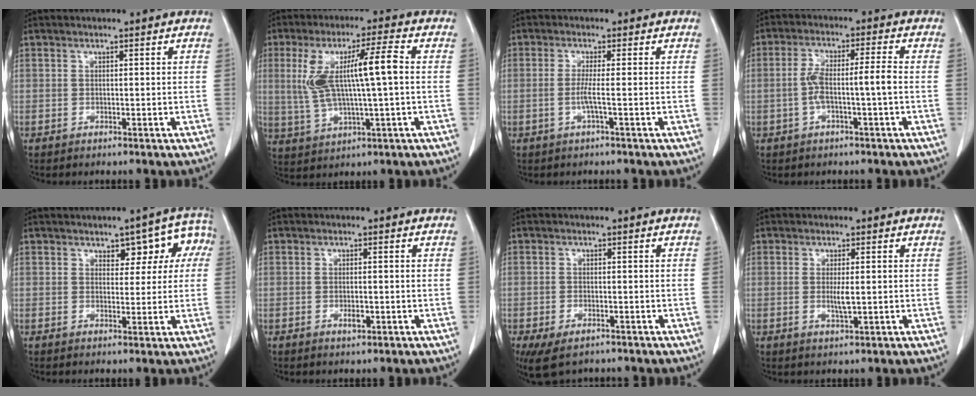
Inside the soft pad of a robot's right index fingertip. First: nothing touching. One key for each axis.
{"total": 11.2, "fx": 1.4, "fy": 1.3, "fz": 11.1, "tx": -0.225, "ty": 0.018, "tz": 0.031}
{"total": 2.3, "fx": -0.6, "fy": -0.5, "fz": 2.2, "tx": -0.048, "ty": -0.002, "tz": -0.013}
{"total": 5.8, "fx": -1.1, "fy": 0.2, "fz": 5.7, "tx": -0.118, "ty": 0.020, "tz": -0.017}
{"total": 6.2, "fx": 2.0, "fy": 3.1, "fz": 4.9, "tx": -0.043, "ty": 0.026, "tz": 0.024}
{"total": 1.7, "fx": -0.5, "fy": 0.6, "fz": 1.4, "tx": -0.027, "ty": -0.001, "tz": -0.005}
{"total": 5.7, "fx": -3.9, "fy": 2.7, "fz": 3.2, "tx": -0.059, "ty": -0.010, "tz": -0.059}
{"total": 2.6, "fx": 0.0, "fy": 0.3, "fz": 2.6, "tx": -0.050, "ty": -0.005, "tz": 0.000}